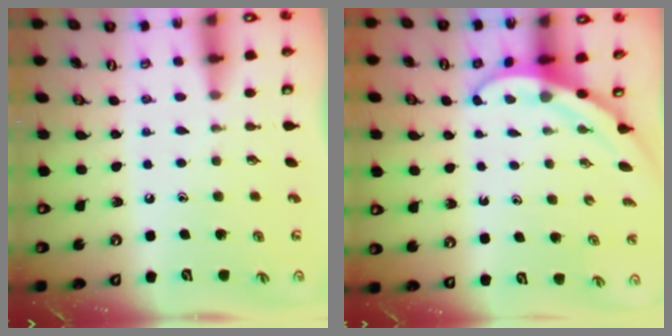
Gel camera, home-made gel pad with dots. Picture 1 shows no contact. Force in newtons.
{"total": 3.1, "press": 3.1, "slide": 0.2}